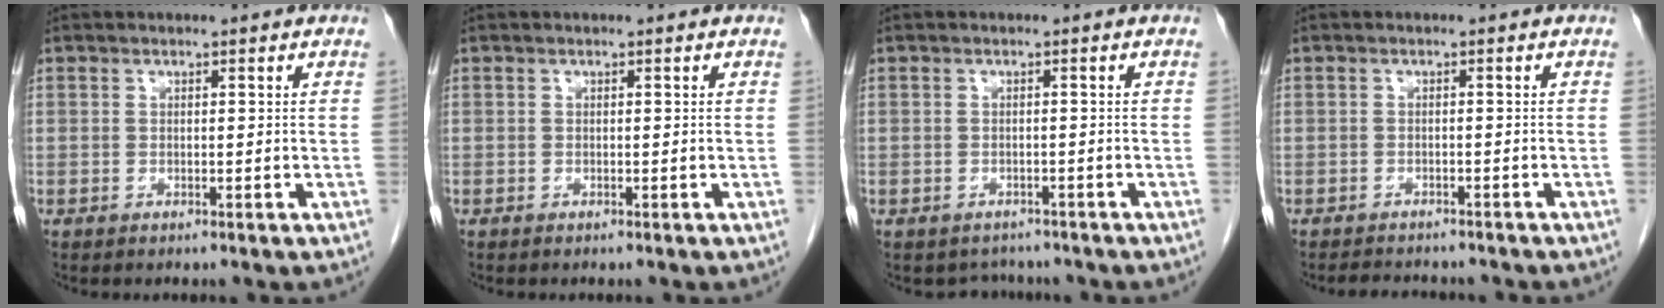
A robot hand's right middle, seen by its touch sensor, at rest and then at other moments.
{"total": 0.0}
{"total": 3.8, "force": [-3.3, 1.7, 0.3], "torque": [-0.006, 0.006, -0.042]}
{"total": 5.9, "force": [-5.5, 1.3, 1.9], "torque": [-0.028, -0.004, -0.073]}